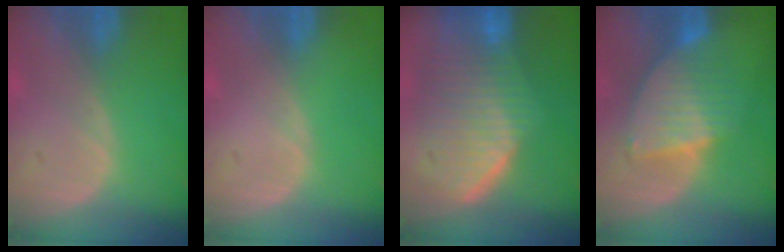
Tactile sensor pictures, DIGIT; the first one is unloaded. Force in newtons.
{"total": 0.0}
{"total": 10.0, "press": 9.0, "slide": 4.4}
{"total": 7.0, "press": 6.8, "slide": 1.6}